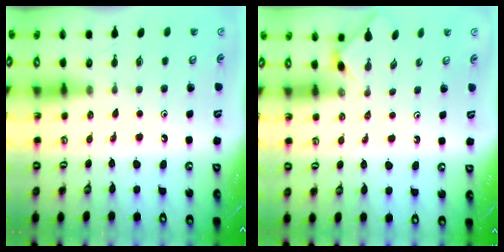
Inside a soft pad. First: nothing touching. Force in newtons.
{"total": 1.3, "press": 1.2, "slide": 0.4}